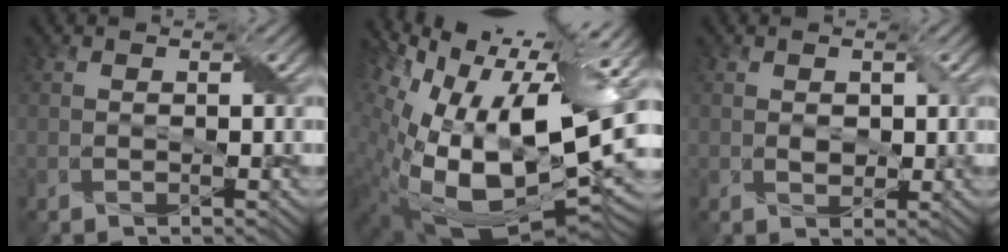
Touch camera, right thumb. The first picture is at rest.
{"total": 20.3, "force": [2.5, 11.0, 16.9], "torque": [-0.284, -0.024, 0.061]}
{"total": 1.5, "force": [0.3, 1.2, 0.7], "torque": [-0.019, -0.006, 0.008]}